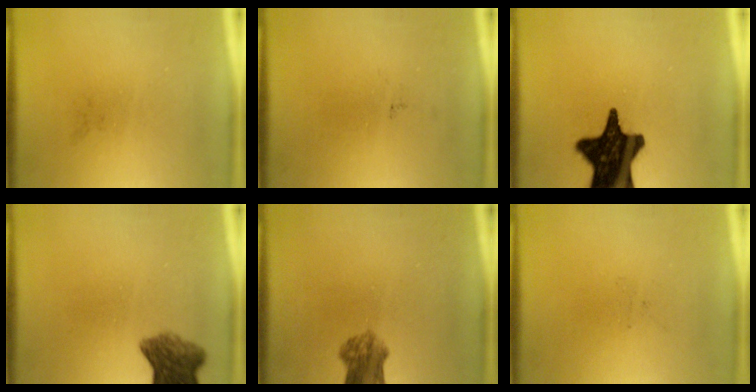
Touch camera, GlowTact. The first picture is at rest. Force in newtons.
{"total": 0.0}
{"total": 18.1}
{"total": 6.7}
{"total": 5.0}
{"total": 0.0}